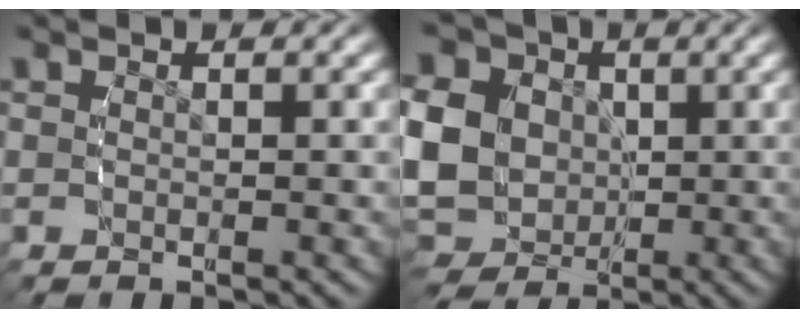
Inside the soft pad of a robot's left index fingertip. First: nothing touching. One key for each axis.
{"total": 11.2, "fx": 0.0, "fy": 10.0, "fz": 5.0, "tx": -0.122, "ty": -0.026, "tz": 0.000}